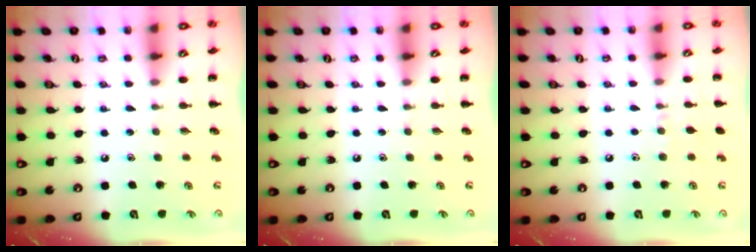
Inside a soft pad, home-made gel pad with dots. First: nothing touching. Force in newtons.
{"total": 0.0}
{"total": 4.9, "press": 4.5, "slide": 1.8}